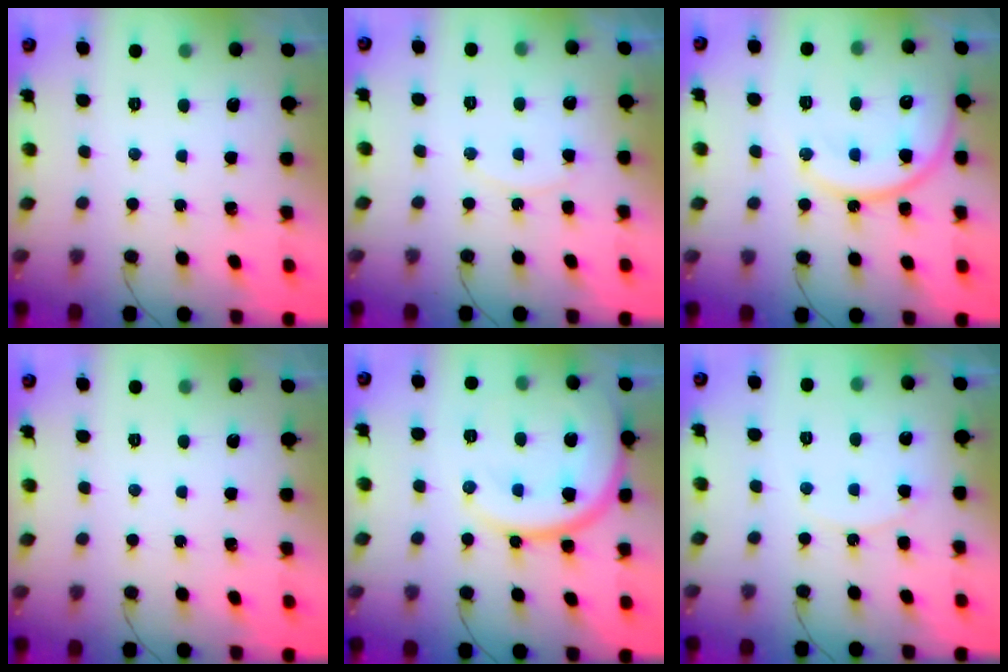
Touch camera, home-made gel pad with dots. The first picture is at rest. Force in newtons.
{"total": 7.6, "press": 7.5, "slide": 0.4}
{"total": 14.7, "press": 14.6, "slide": 1.3}
{"total": 0.0}
{"total": 16.4, "press": 16.3, "slide": 1.8}
{"total": 8.1, "press": 8.1, "slide": 0.6}